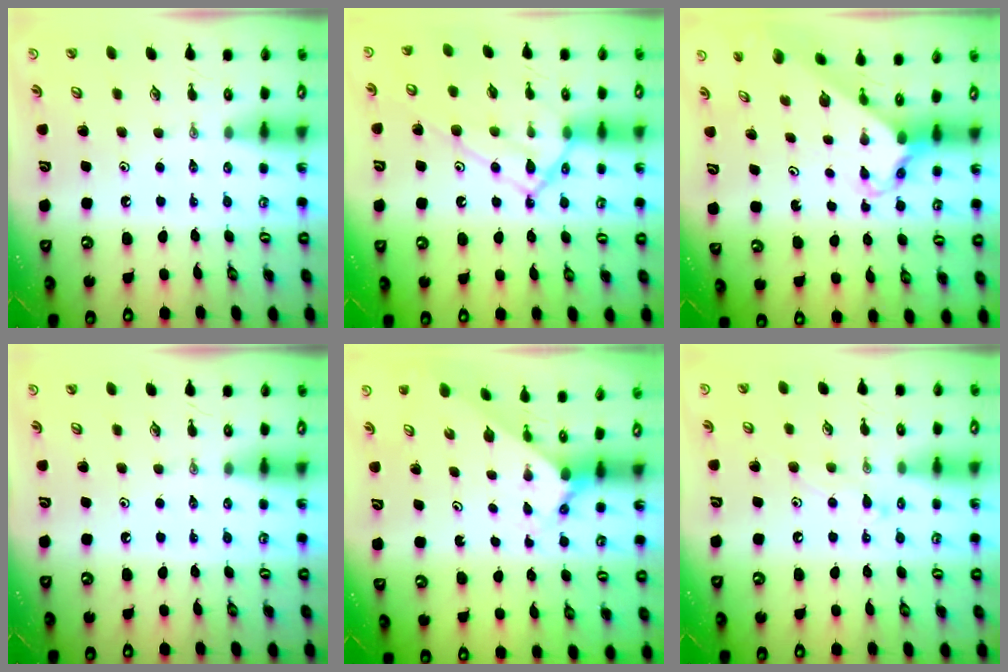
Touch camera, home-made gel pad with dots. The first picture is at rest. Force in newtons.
{"total": 13.9, "press": 13.9, "slide": 0.5}
{"total": 2.5, "press": 2.5, "slide": 0.2}
{"total": 0.0}
{"total": 2.0, "press": 2.0, "slide": 0.2}
{"total": 8.2, "press": 8.1, "slide": 0.6}